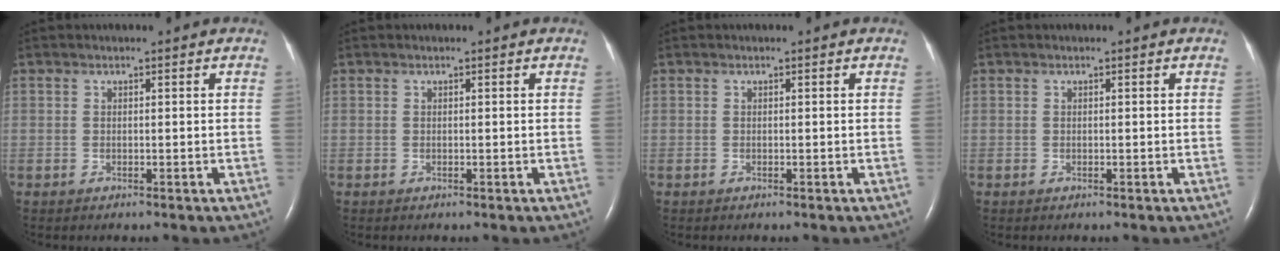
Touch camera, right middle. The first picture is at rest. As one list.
[{"total": 0.0}, {"total": 0.0}, {"total": 0.0}]